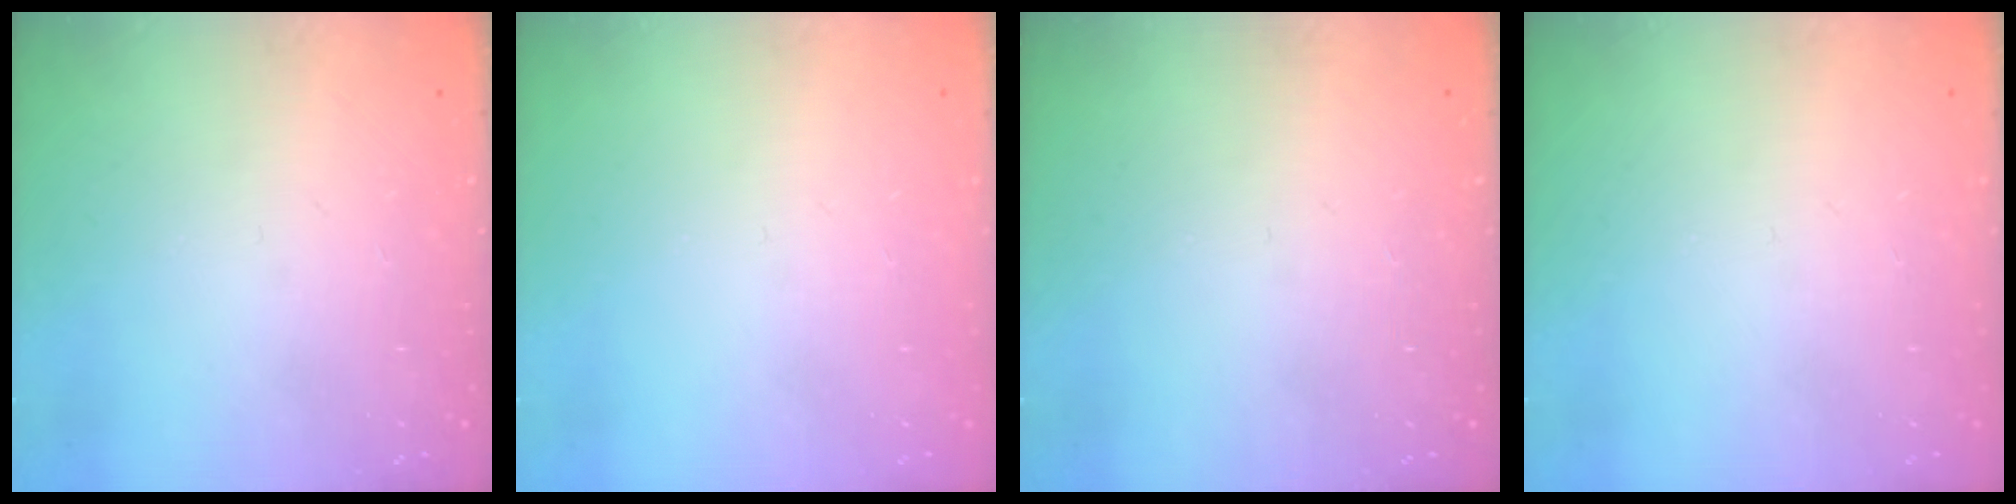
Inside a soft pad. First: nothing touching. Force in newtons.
{"total": 0.0}
{"total": 0.0}
{"total": 0.0}